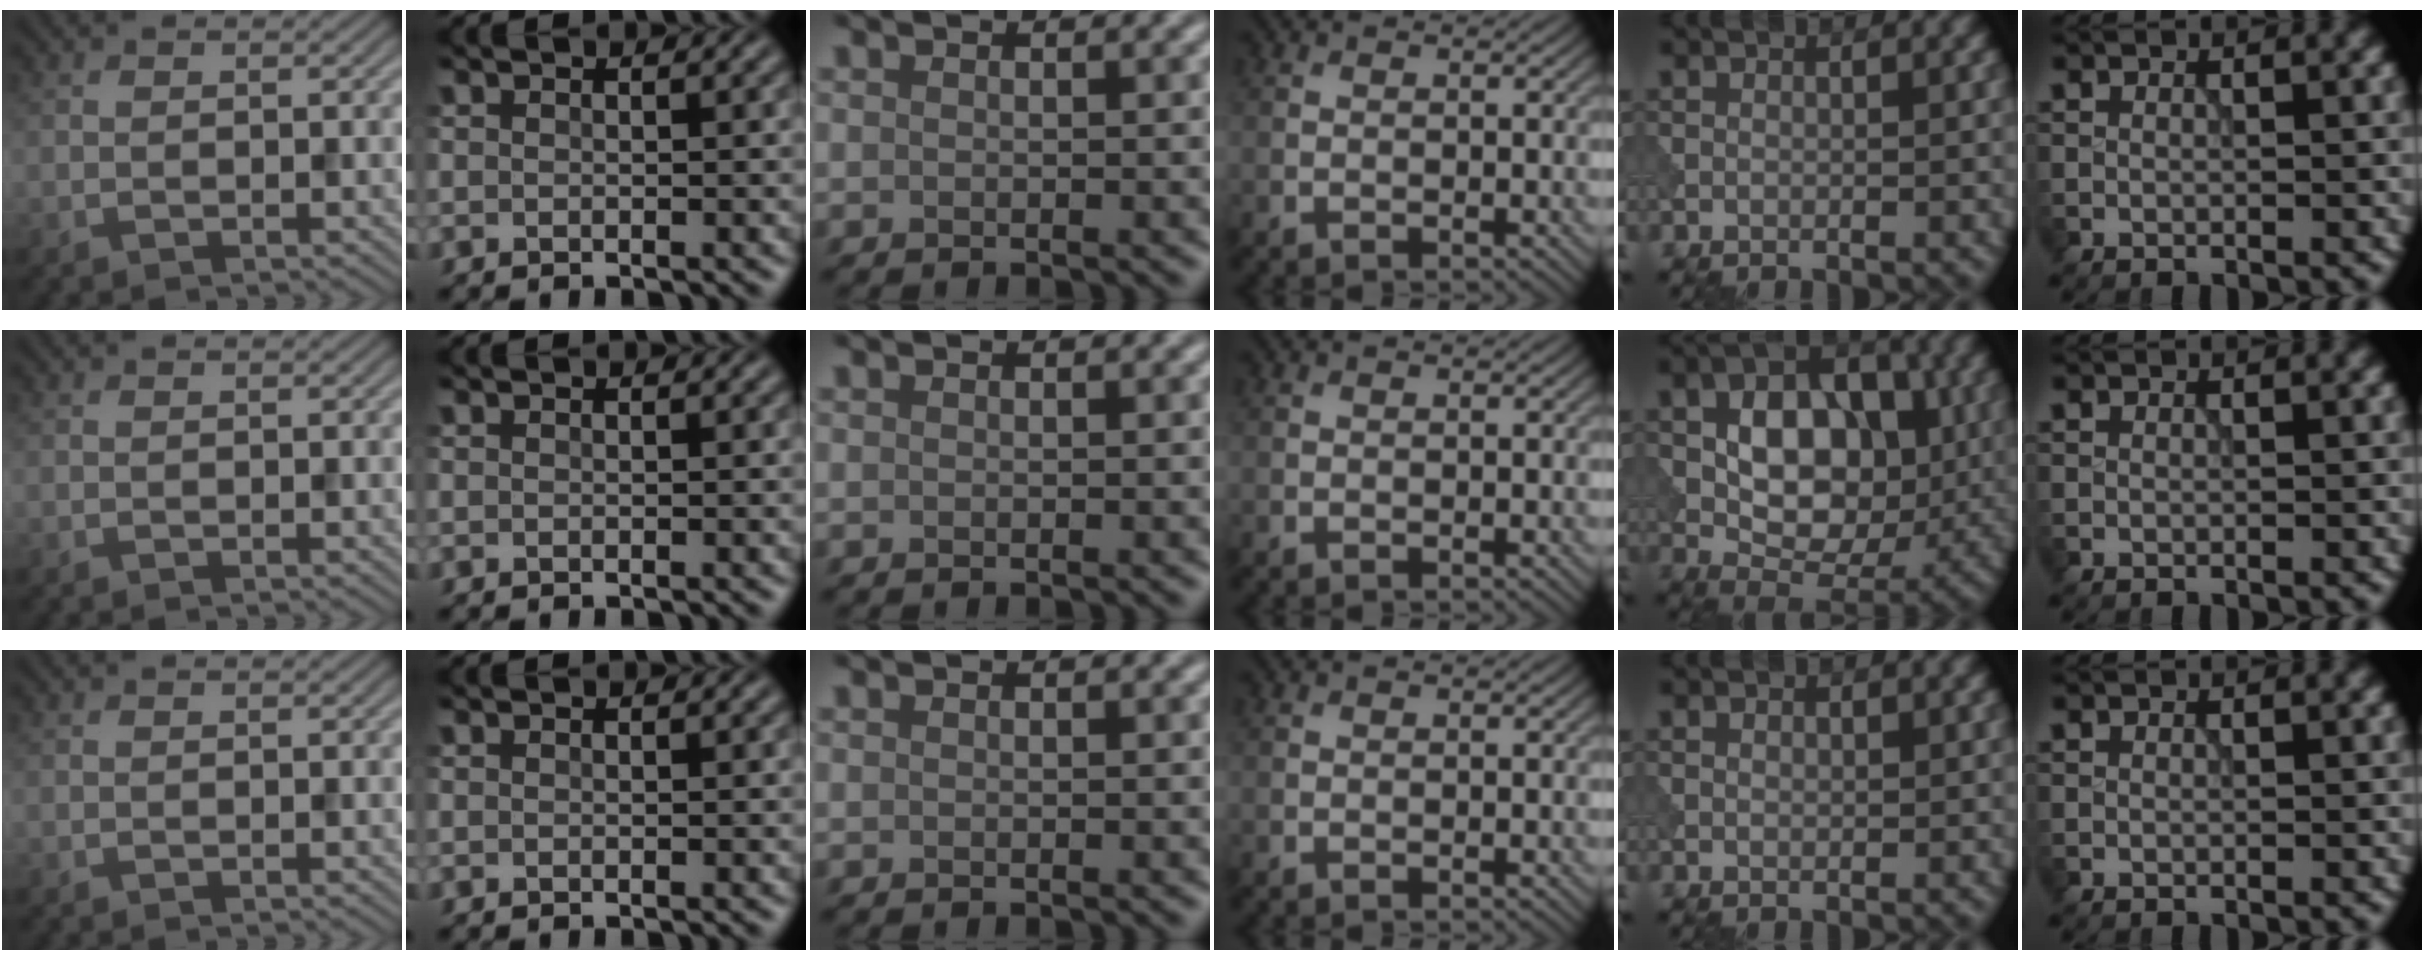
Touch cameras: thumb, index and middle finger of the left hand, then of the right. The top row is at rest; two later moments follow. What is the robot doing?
{"motion": "press", "object": "tv remote"}